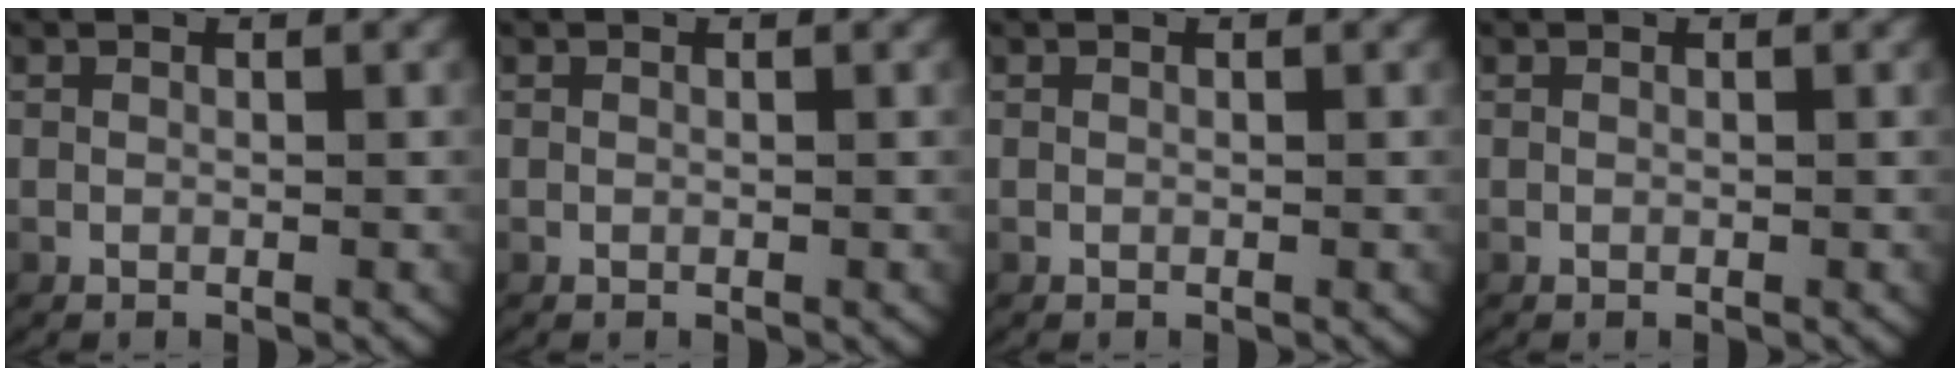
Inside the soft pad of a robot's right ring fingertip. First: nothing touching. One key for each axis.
{"total": 0.0}
{"total": 0.0}
{"total": 0.0}